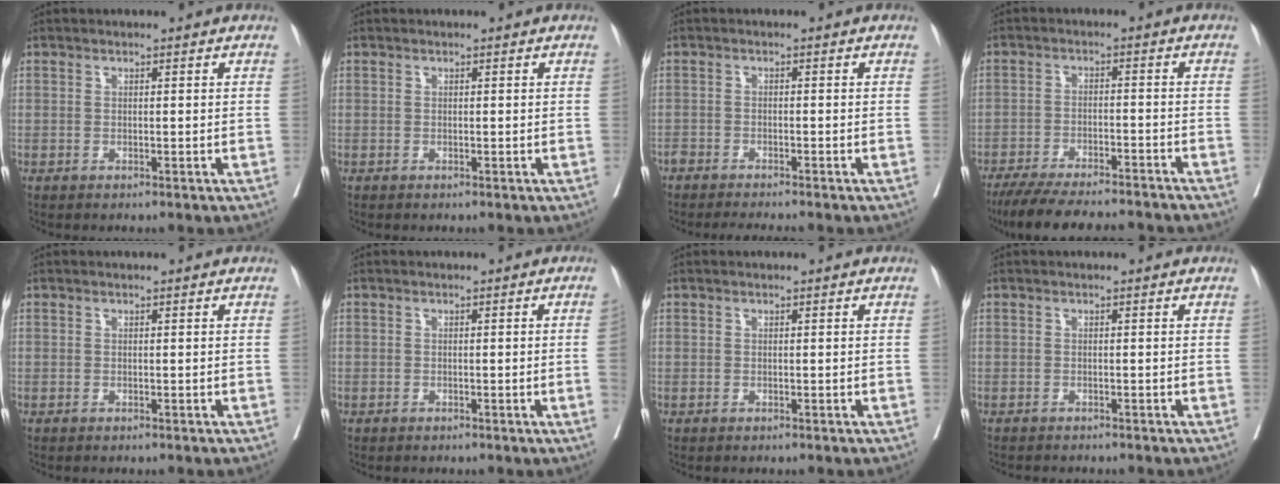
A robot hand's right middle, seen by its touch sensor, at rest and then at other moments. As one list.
[{"total": 0.0}, {"total": 5.4, "force": [-5.0, 0.2, 2.1], "torque": [-0.022, -0.010, -0.081]}, {"total": 15.6, "force": [-14.0, 2.0, 6.6], "torque": [-0.115, -0.019, -0.204]}, {"total": 0.0}, {"total": 1.1, "force": [-0.2, -0.3, 1.0], "torque": [-0.017, 0.000, -0.003]}, {"total": 0.0}, {"total": 1.7, "force": [-1.6, 0.2, 0.4], "torque": [-0.012, -0.005, -0.022]}]